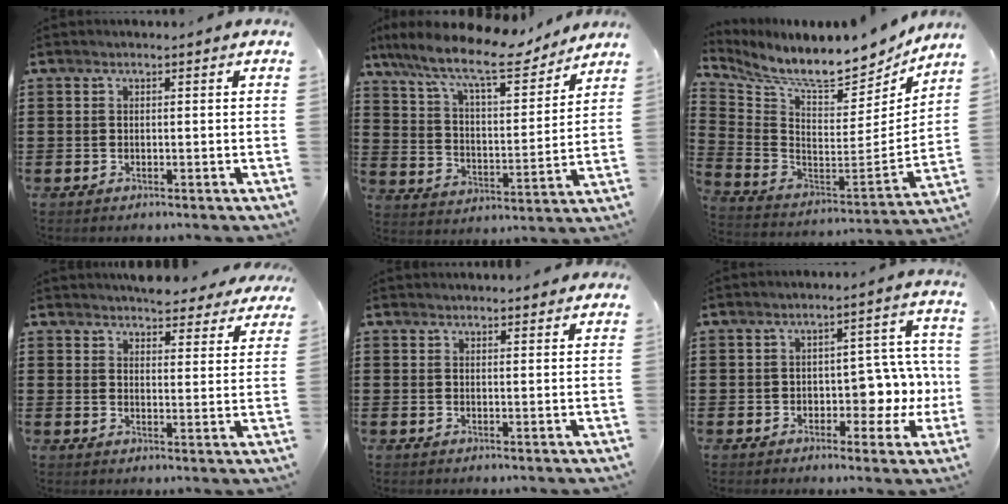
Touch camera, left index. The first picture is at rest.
{"total": 11.8, "force": [9.7, 2.1, 6.4], "torque": [-0.152, -0.051, 0.163]}
{"total": 9.5, "force": [8.4, 1.3, 4.1], "torque": [-0.112, -0.074, 0.140]}
{"total": 4.5, "force": [4.4, 0.4, 0.5], "torque": [-0.010, -0.025, 0.079]}
{"total": 1.9, "force": [1.8, 0.1, 0.3], "torque": [-0.009, 0.001, 0.036]}
{"total": 6.6, "force": [-0.6, 4.0, 5.2], "torque": [-0.076, 0.001, -0.016]}